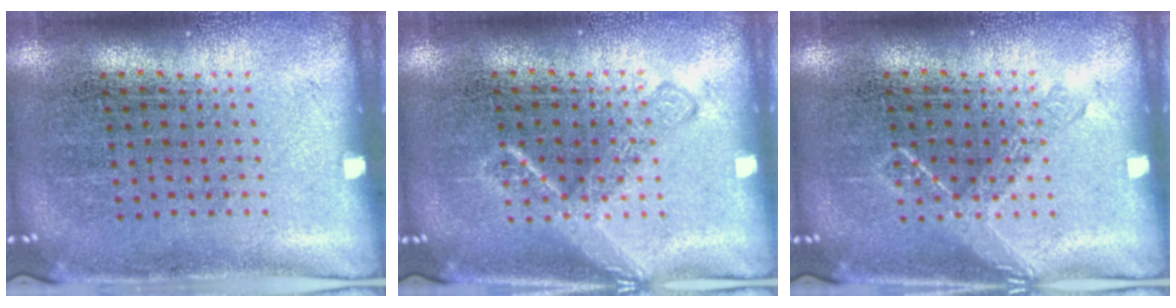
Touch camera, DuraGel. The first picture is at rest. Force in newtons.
{"total": 2.4, "press": 2.4, "slide": 0.4}
{"total": 1.9, "press": 1.8, "slide": 0.4}